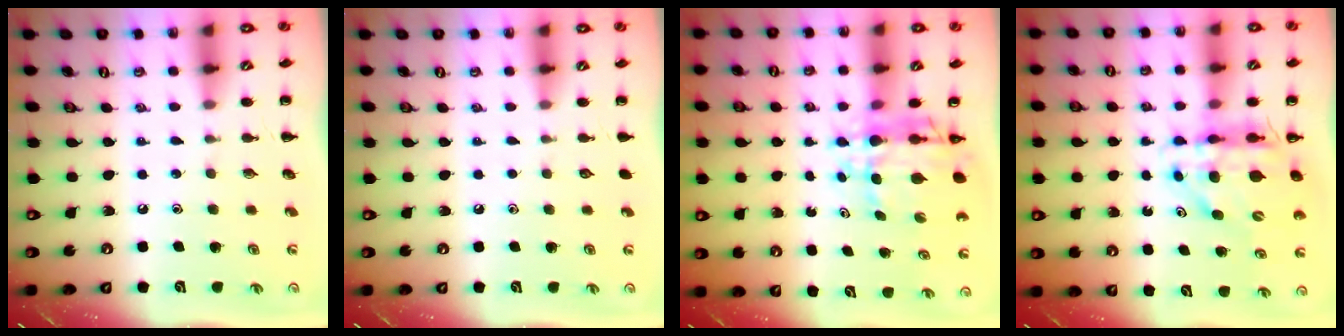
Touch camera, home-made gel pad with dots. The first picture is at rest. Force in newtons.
{"total": 0.0}
{"total": 8.1, "press": 7.6, "slide": 2.6}
{"total": 9.7, "press": 9.3, "slide": 2.8}